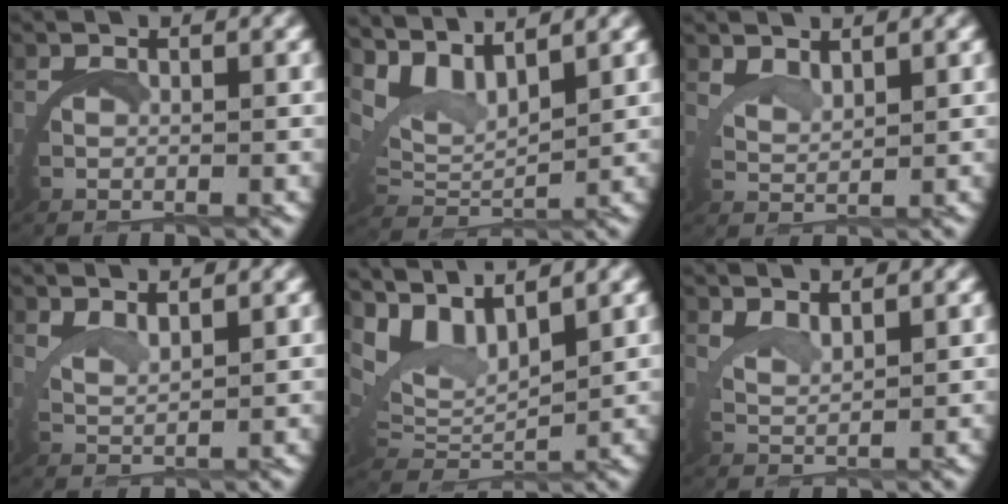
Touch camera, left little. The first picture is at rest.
{"total": 5.8, "force": [3.4, 3.1, 3.4], "torque": [-0.091, 0.001, 0.060]}
{"total": 2.5, "force": [2.5, -0.5, 0.4], "torque": [-0.017, -0.005, 0.049]}
{"total": 2.5, "force": [2.4, -0.5, 0.6], "torque": [-0.021, -0.005, 0.047]}
{"total": 7.0, "force": [3.5, 4.2, 4.4], "torque": [-0.107, 0.001, 0.062]}
{"total": 2.5, "force": [2.4, -0.5, 0.5], "torque": [-0.020, -0.004, 0.047]}